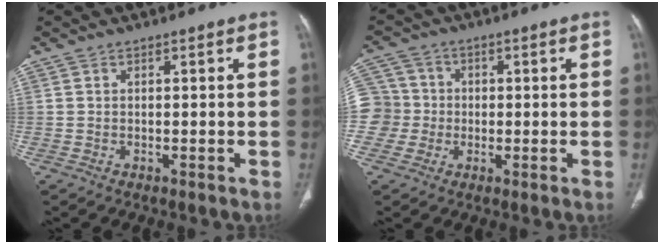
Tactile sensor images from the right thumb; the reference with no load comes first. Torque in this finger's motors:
{"motor_torque": [-1.19, 3.21, 2.42, 0.36, 0.98]}